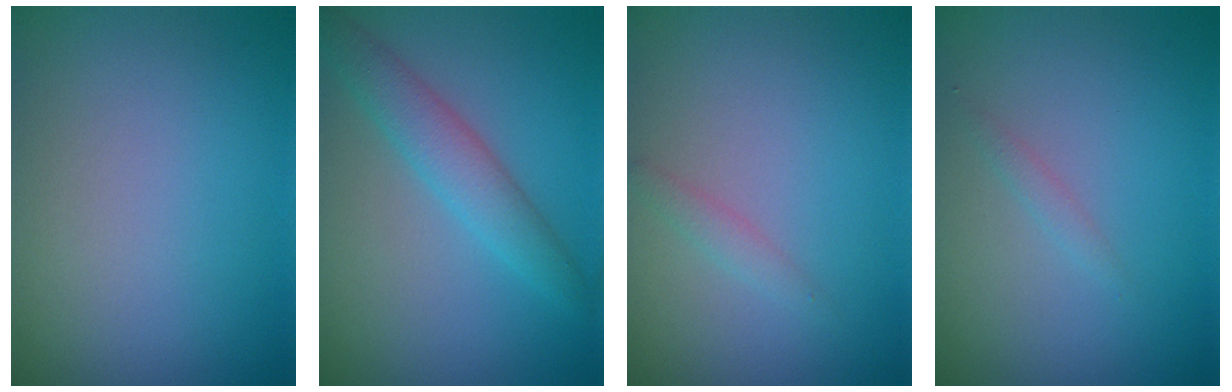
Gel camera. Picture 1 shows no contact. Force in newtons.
{"total": 3.4, "press": 3.4, "slide": 0.2}
{"total": 0.9, "press": 0.9, "slide": 0.0}
{"total": 0.7, "press": 0.7, "slide": 0.1}